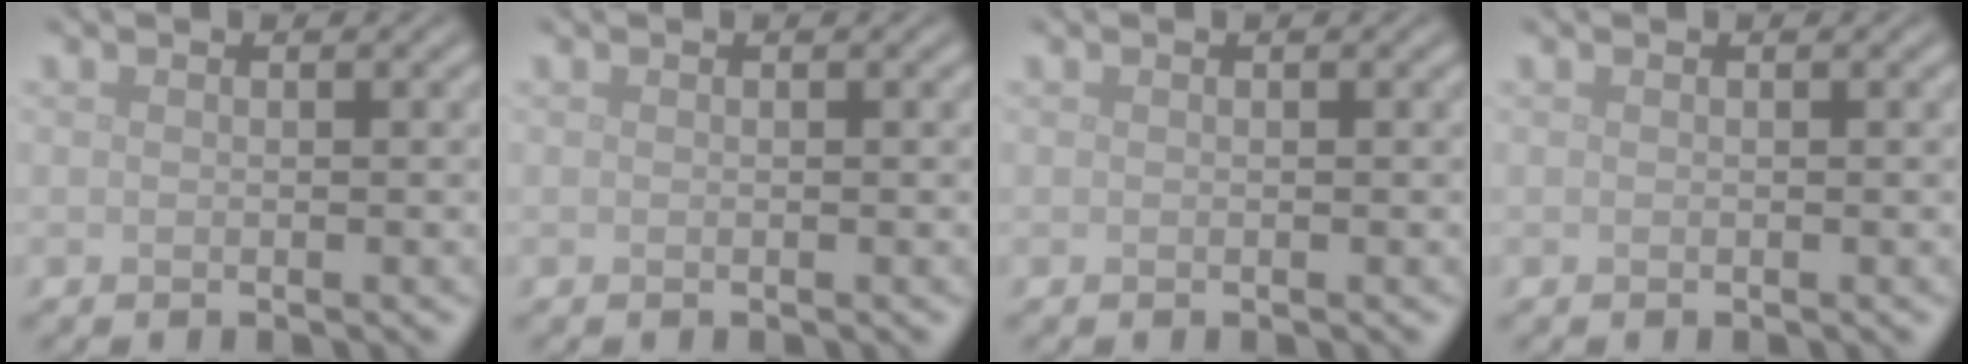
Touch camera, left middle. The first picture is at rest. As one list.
[{"total": 0.0}, {"total": 0.0}, {"total": 0.0}]